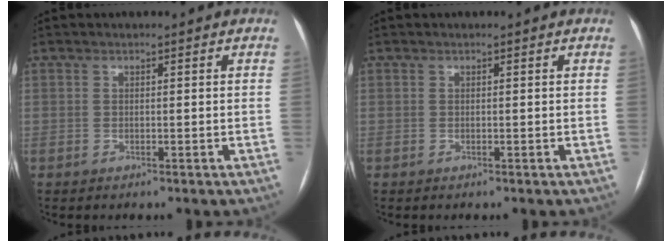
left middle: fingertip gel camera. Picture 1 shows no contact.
{"total": 0.0}